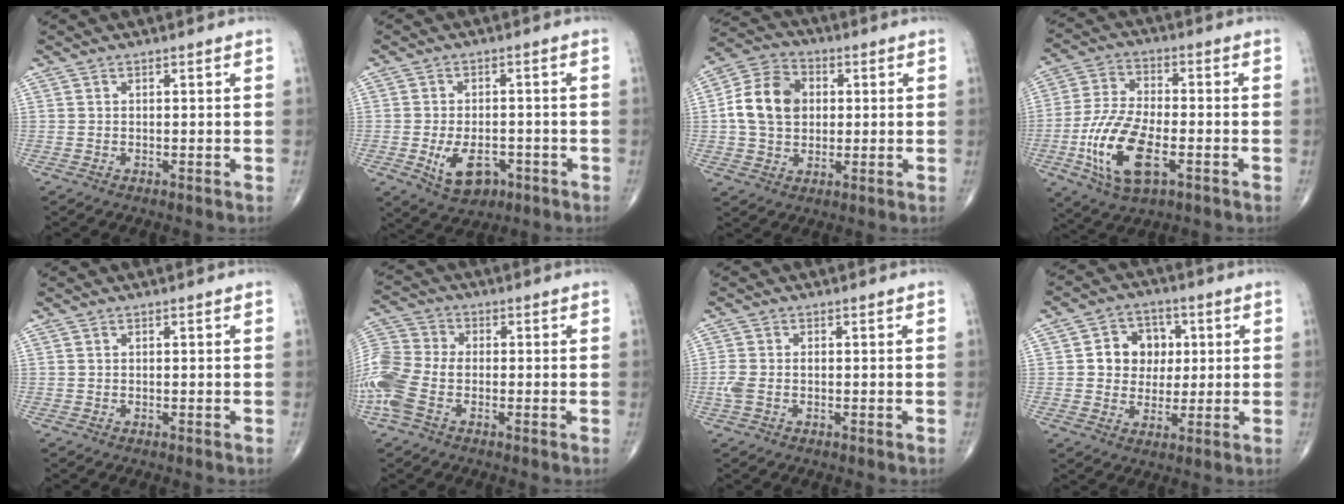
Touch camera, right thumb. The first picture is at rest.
{"total": 7.6, "force": [-2.8, 4.8, 5.3], "torque": [-0.074, 0.008, -0.035]}
{"total": 11.7, "force": [1.0, 9.0, 7.5], "torque": [-0.119, 0.016, 0.012]}
{"total": 14.8, "force": [-4.7, 6.8, 12.3], "torque": [-0.250, 0.011, -0.084]}
{"total": 0.0}
{"total": 12.1, "force": [-3.5, 7.6, 8.8], "torque": [-0.226, 0.016, -0.076]}
{"total": 3.1, "force": [-0.6, 1.8, 2.4], "torque": [-0.073, 0.006, -0.012]}
{"total": 9.1, "force": [1.5, 7.8, 4.6], "torque": [-0.021, 0.004, 0.021]}